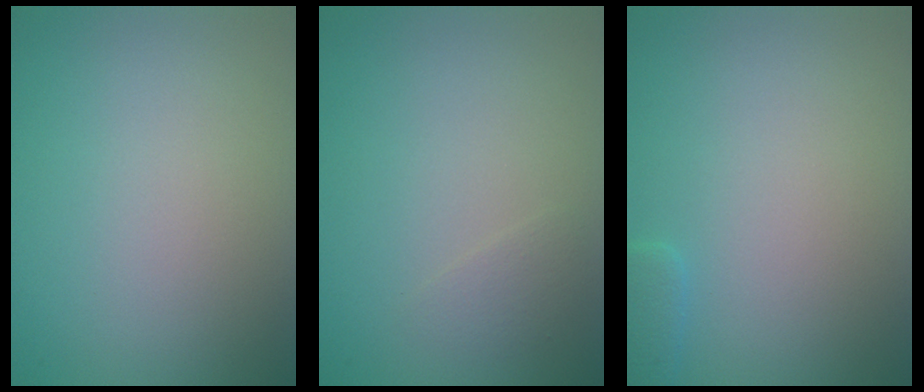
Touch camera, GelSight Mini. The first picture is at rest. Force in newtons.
{"total": 0.9, "press": 0.9, "slide": 0.0}
{"total": 1.2, "press": 1.2, "slide": 0.1}